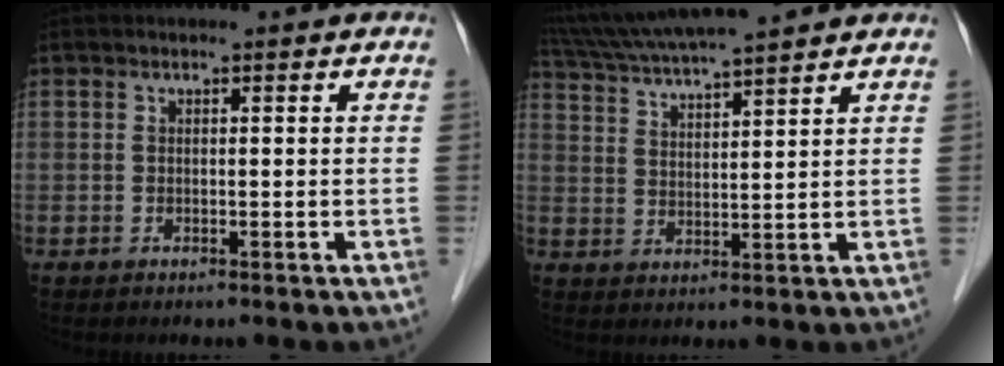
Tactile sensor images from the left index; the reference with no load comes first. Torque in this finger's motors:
{"motor_torque": [0.16, -0.34, 0.37, 0.17]}